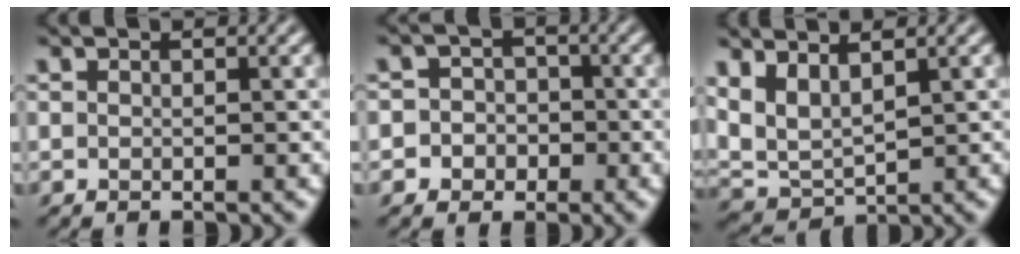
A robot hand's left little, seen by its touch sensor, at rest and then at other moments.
{"total": 4.7, "force": [-1.4, 4.4, 0.8], "torque": [0.007, 0.022, -0.053]}
{"total": 3.7, "force": [1.7, 1.7, 2.9], "torque": [-0.072, -0.003, 0.035]}